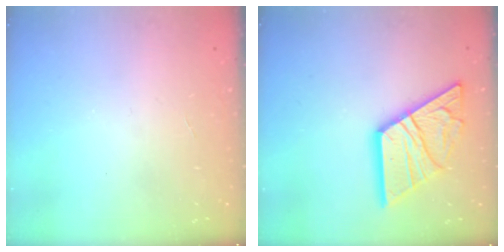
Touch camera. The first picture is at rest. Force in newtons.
{"total": 18.4, "press": 18.3, "slide": 1.9}